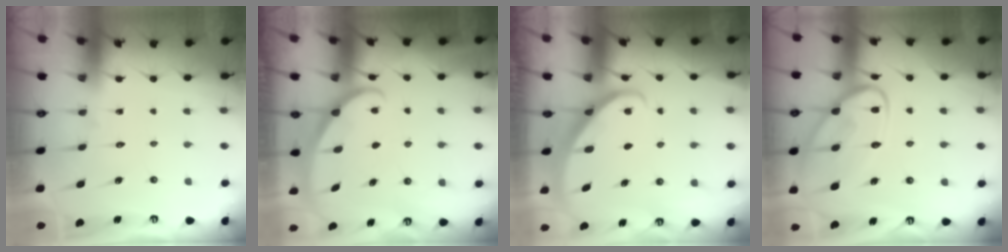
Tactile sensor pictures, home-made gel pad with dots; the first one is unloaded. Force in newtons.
{"total": 1.2, "press": 1.2, "slide": 0.2}
{"total": 2.4, "press": 2.4, "slide": 0.2}
{"total": 14.9, "press": 14.8, "slide": 1.5}